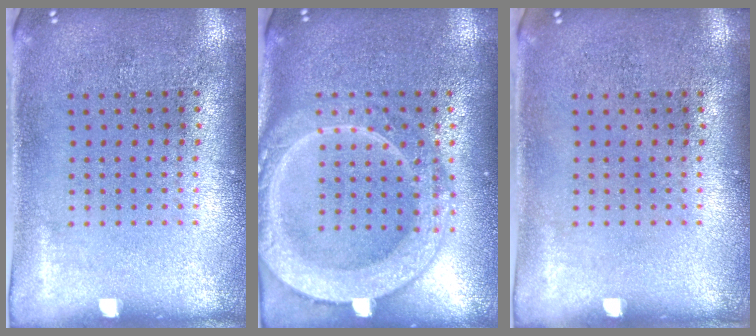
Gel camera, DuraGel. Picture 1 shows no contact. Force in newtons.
{"total": 4.0, "press": 4.0, "slide": 0.5}
{"total": 0.0}